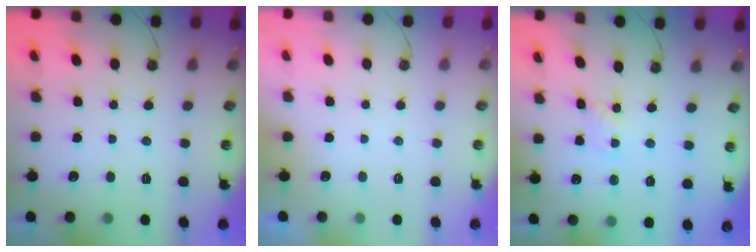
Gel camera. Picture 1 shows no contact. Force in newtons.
{"total": 0.0}
{"total": 2.7, "press": 2.7, "slide": 0.2}